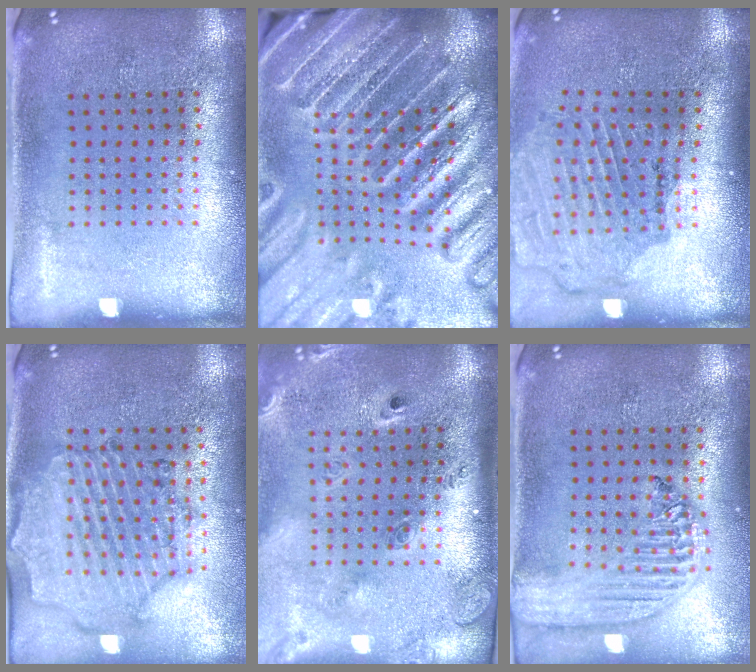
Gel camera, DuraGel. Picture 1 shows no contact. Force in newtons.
{"total": 4.7, "press": 4.2, "slide": 2.0}
{"total": 1.7, "press": 1.7, "slide": 0.1}
{"total": 1.5, "press": 1.5, "slide": 0.3}
{"total": 2.6, "press": 1.9, "slide": 1.8}
{"total": 2.3, "press": 1.9, "slide": 1.2}